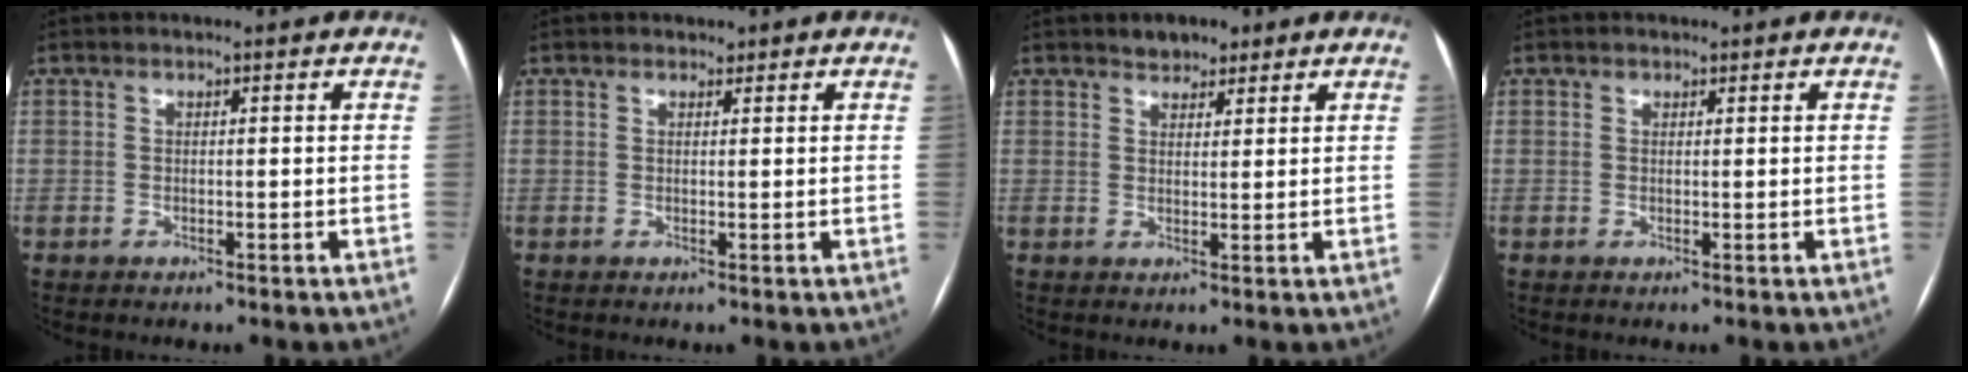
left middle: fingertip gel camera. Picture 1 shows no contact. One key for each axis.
{"total": 0.8, "fx": 0.6, "fy": 0.5, "fz": 0.1, "tx": -0.004, "ty": -0.002, "tz": 0.007}
{"total": 3.2, "fx": 2.5, "fy": 1.7, "fz": 1.1, "tx": -0.017, "ty": 0.008, "tz": 0.038}
{"total": 0.6, "fx": 0.4, "fy": 0.4, "fz": 0.1, "tx": -0.001, "ty": -0.001, "tz": 0.004}